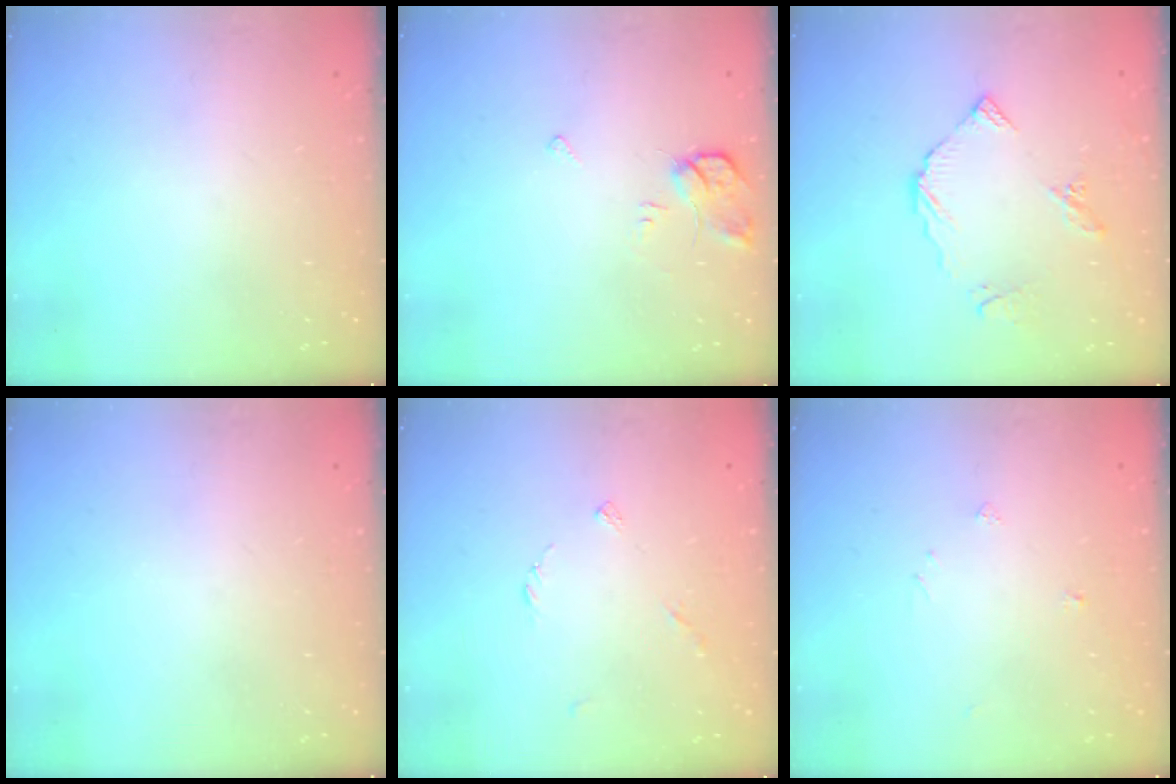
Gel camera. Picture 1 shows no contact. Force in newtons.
{"total": 5.5, "press": 5.5, "slide": 0.6}
{"total": 8.0, "press": 7.9, "slide": 0.8}
{"total": 0.0}
{"total": 4.2, "press": 4.2, "slide": 0.4}
{"total": 3.6, "press": 3.6, "slide": 0.5}